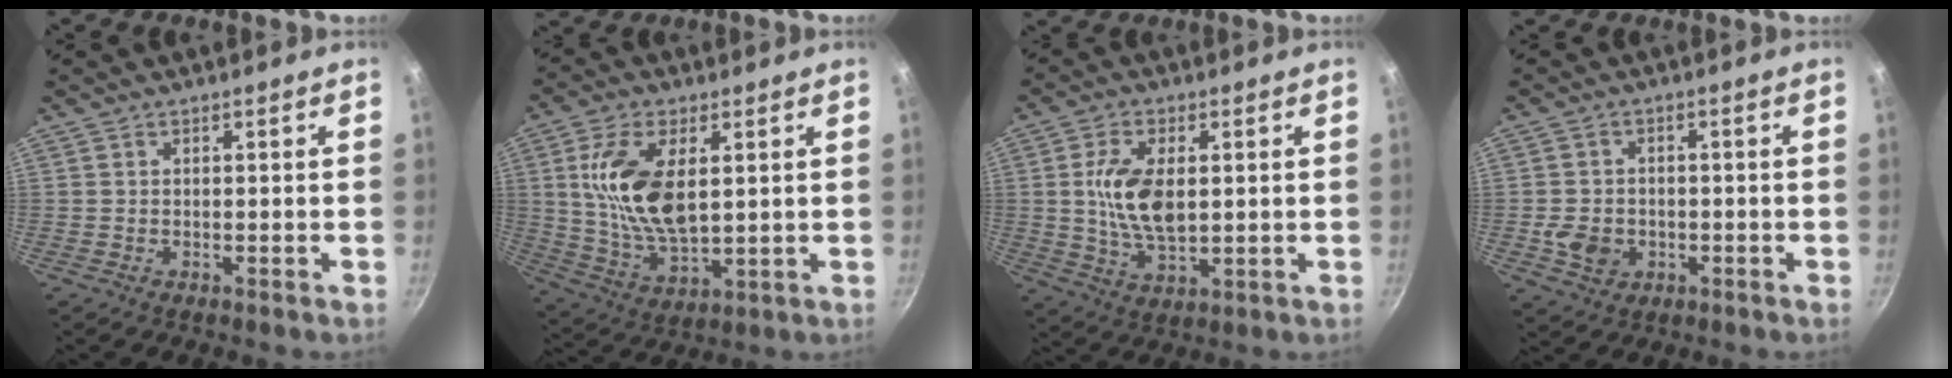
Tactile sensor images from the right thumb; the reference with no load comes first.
{"total": 14.9, "force": [3.2, 7.6, 12.4], "torque": [-0.231, -0.014, 0.068]}
{"total": 10.8, "force": [1.3, 5.7, 9.0], "torque": [-0.164, -0.006, 0.028]}
{"total": 5.9, "force": [-1.3, 4.9, 3.0], "torque": [-0.043, 0.012, -0.019]}